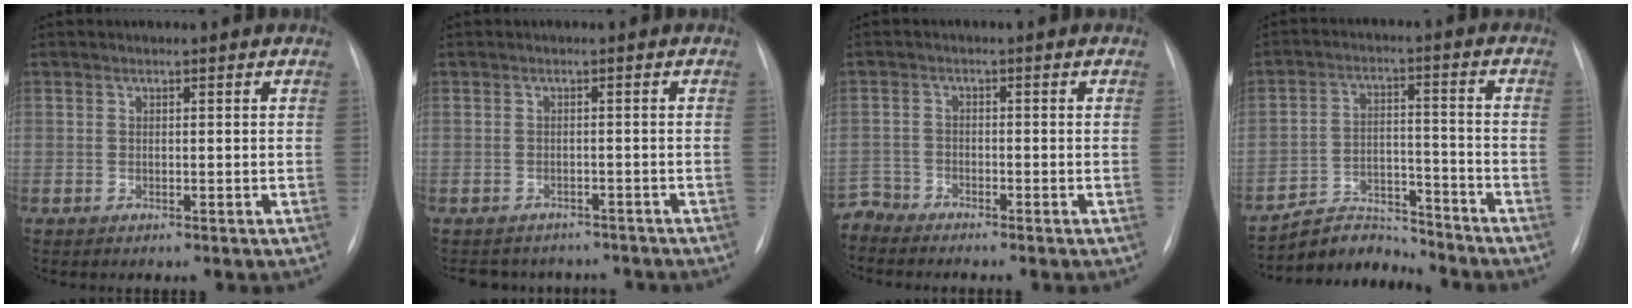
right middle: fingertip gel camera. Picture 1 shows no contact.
{"total": 7.2, "force": [-6.6, 2.9, 0.6], "torque": [-0.006, 0.012, -0.075]}
{"total": 3.5, "force": [-3.4, 0.2, -0.8], "torque": [0.021, -0.013, -0.066]}
{"total": 8.1, "force": [-8.0, 1.4, -0.7], "torque": [0.010, 0.021, -0.140]}